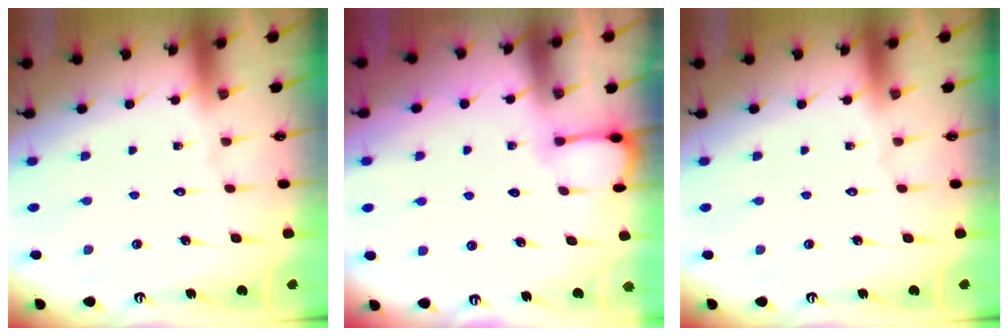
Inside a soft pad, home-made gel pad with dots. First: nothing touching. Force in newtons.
{"total": 2.6, "press": 2.6, "slide": 0.3}
{"total": 0.0}